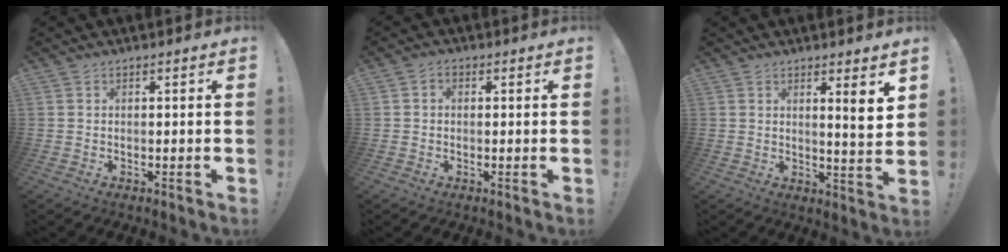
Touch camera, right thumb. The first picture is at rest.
{"total": 1.7, "force": [-0.3, 1.3, 1.1], "torque": [-0.021, 0.008, -0.006]}
{"total": 6.0, "force": [3.0, 0.1, 5.2], "torque": [-0.054, -0.031, 0.039]}